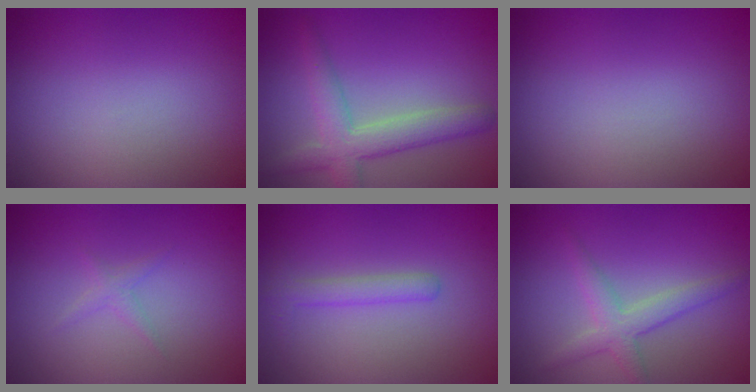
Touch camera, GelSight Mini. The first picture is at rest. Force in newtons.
{"total": 4.1, "press": 4.1, "slide": 0.2}
{"total": 0.0}
{"total": 0.9, "press": 0.9, "slide": 0.0}
{"total": 1.7, "press": 1.7, "slide": 0.1}
{"total": 2.6, "press": 2.6, "slide": 0.1}